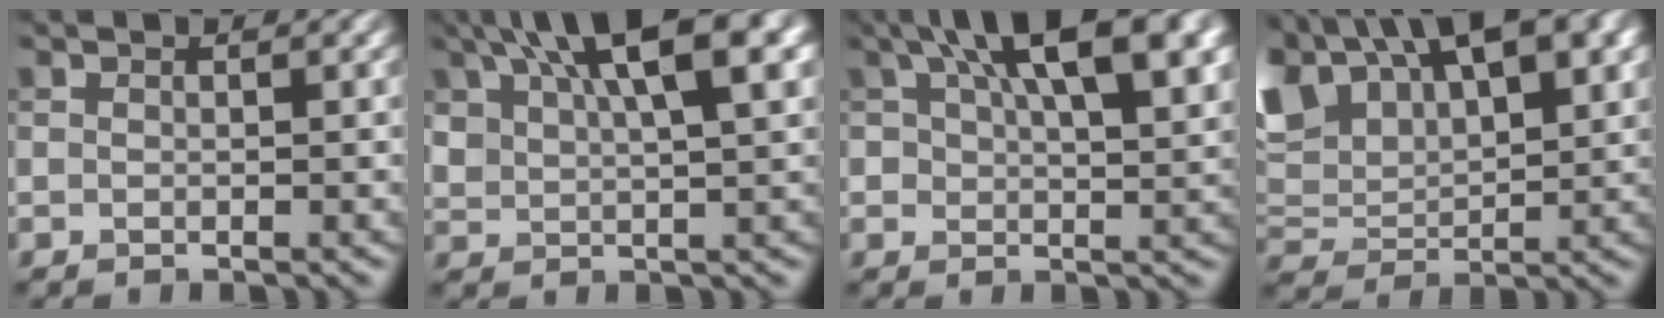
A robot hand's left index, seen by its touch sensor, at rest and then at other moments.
{"total": 11.6, "force": [6.2, 4.4, 8.7], "torque": [-0.137, 0.026, 0.106]}
{"total": 10.6, "force": [5.2, 4.5, 8.0], "torque": [-0.112, 0.020, 0.084]}
{"total": 13.6, "force": [7.7, 6.4, 9.2], "torque": [-0.195, 0.022, 0.143]}